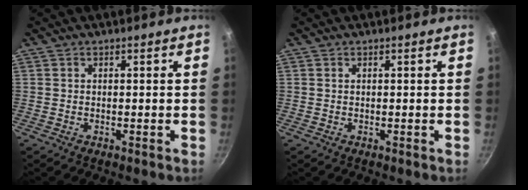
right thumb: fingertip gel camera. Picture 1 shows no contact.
{"total": 0.0}